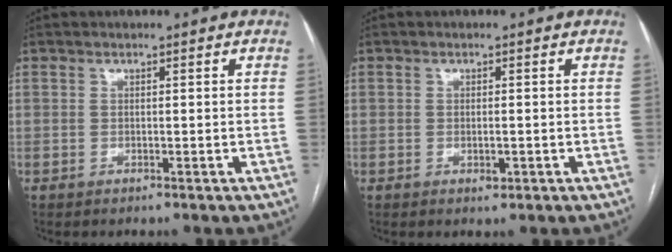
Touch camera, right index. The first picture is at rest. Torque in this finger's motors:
{"motor_torque": [0.21, 0.18, -0.02, 0.02]}